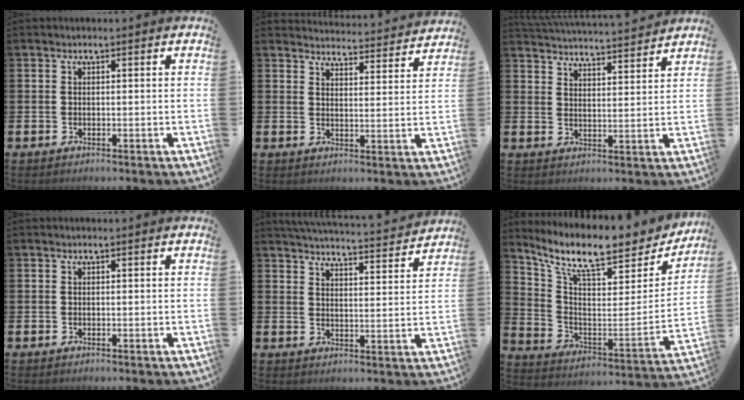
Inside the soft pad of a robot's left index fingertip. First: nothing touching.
{"total": 4.2, "force": [4.1, 0.2, 0.1], "torque": [-0.010, -0.036, 0.071]}
{"total": 4.7, "force": [4.7, -0.1, 0.1], "torque": [-0.013, -0.043, 0.081]}
{"total": 0.0}
{"total": 5.0, "force": [4.9, -0.2, 0.6], "torque": [-0.022, -0.041, 0.084]}
{"total": 11.2, "force": [9.1, 3.0, 5.8], "torque": [-0.130, -0.069, 0.149]}